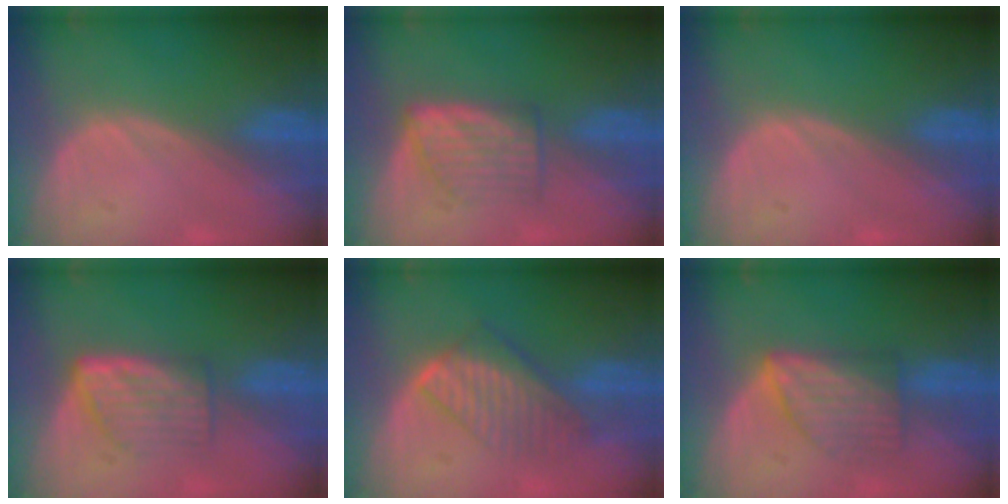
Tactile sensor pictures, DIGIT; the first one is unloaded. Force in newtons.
{"total": 5.2, "press": 5.0, "slide": 1.4}
{"total": 0.0}
{"total": 6.1, "press": 5.4, "slide": 2.7}
{"total": 6.8, "press": 6.3, "slide": 2.4}
{"total": 6.0, "press": 6.0, "slide": 0.7}